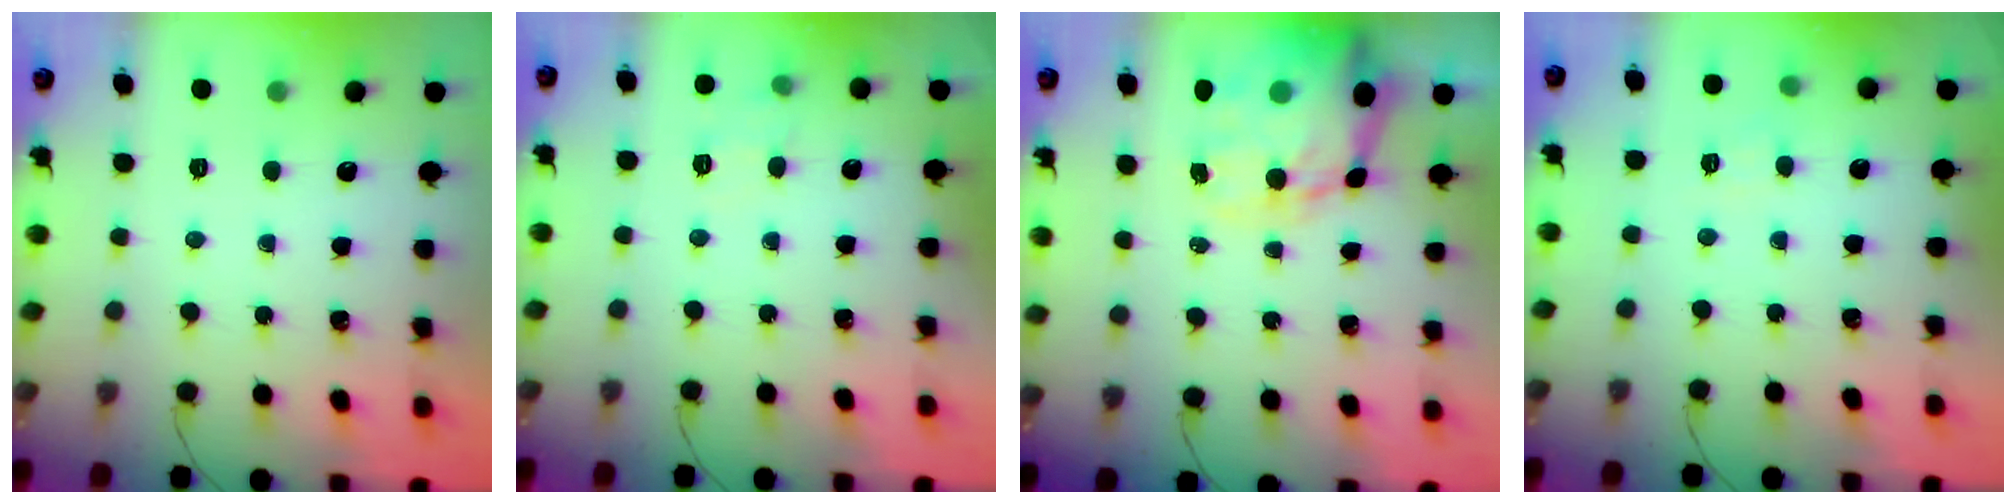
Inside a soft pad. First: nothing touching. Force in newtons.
{"total": 4.9, "press": 4.5, "slide": 1.7}
{"total": 17.6, "press": 17.0, "slide": 4.7}
{"total": 4.2, "press": 4.1, "slide": 1.1}